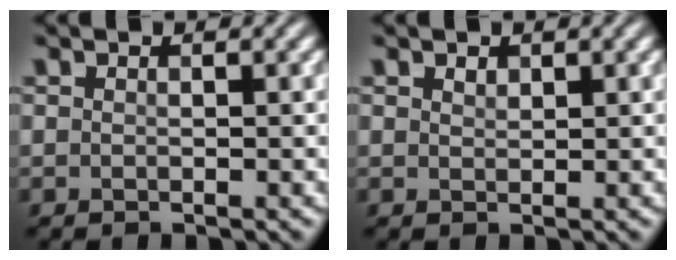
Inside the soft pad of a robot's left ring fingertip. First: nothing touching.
{"total": 0.7, "force": [0.6, 0.4, 0.2], "torque": [-0.005, -0.001, 0.012]}